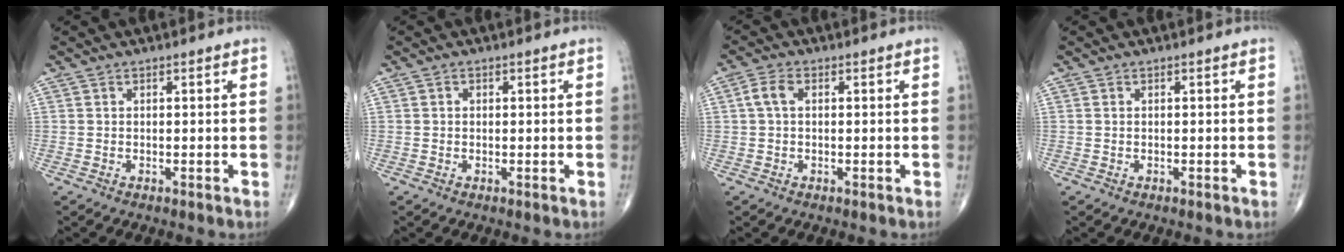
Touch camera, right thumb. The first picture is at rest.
{"total": 0.8, "force": [0.2, 0.7, 0.4], "torque": [-0.002, 0.002, 0.002]}
{"total": 3.3, "force": [0.7, 1.9, 2.7], "torque": [-0.064, 0.009, 0.012]}
{"total": 0.0}